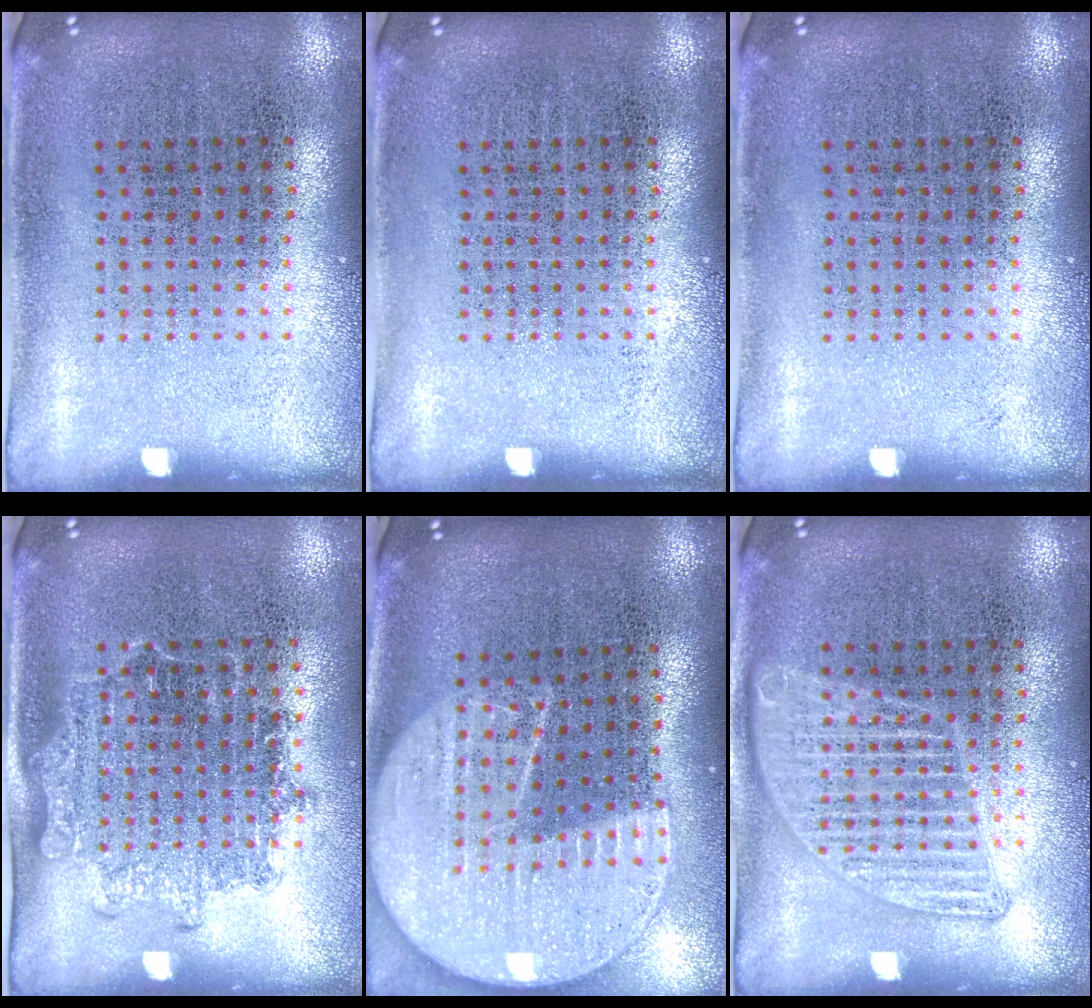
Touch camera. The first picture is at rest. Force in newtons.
{"total": 0.0}
{"total": 0.0}
{"total": 1.3, "press": 1.1, "slide": 0.8}
{"total": 2.3, "press": 2.0, "slide": 1.1}
{"total": 1.3, "press": 1.3, "slide": 0.1}